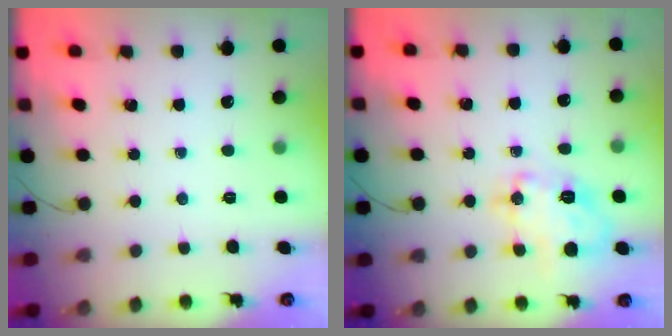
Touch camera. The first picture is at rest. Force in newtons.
{"total": 13.1, "press": 13.0, "slide": 0.9}